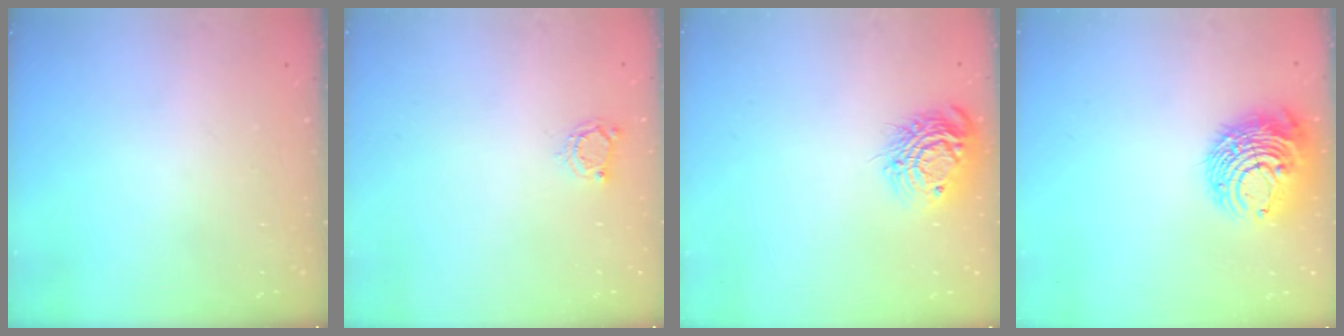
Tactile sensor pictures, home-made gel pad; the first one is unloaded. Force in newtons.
{"total": 3.6, "press": 3.5, "slide": 0.4}
{"total": 12.5, "press": 12.5, "slide": 0.8}
{"total": 11.7, "press": 11.6, "slide": 1.2}